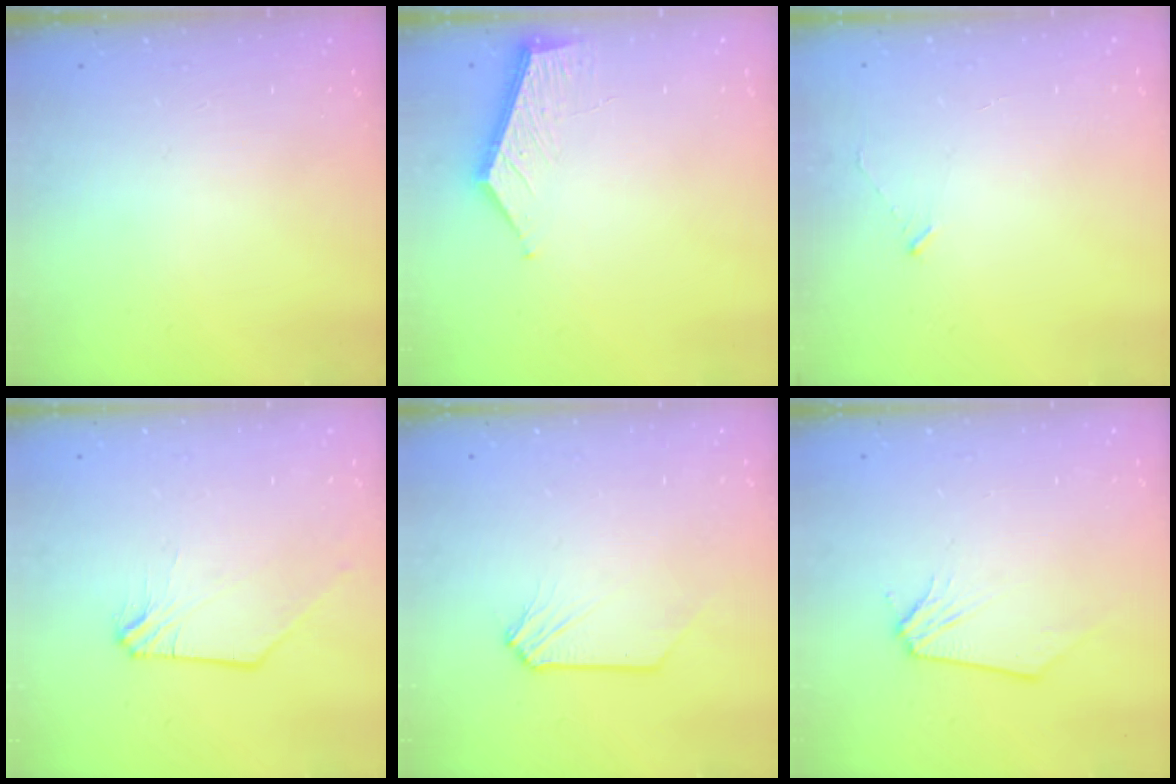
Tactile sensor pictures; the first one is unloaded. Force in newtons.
{"total": 5.9, "press": 5.9, "slide": 0.4}
{"total": 2.4, "press": 2.4, "slide": 0.2}
{"total": 0.9, "press": 0.9, "slide": 0.1}
{"total": 0.0}
{"total": 0.0}